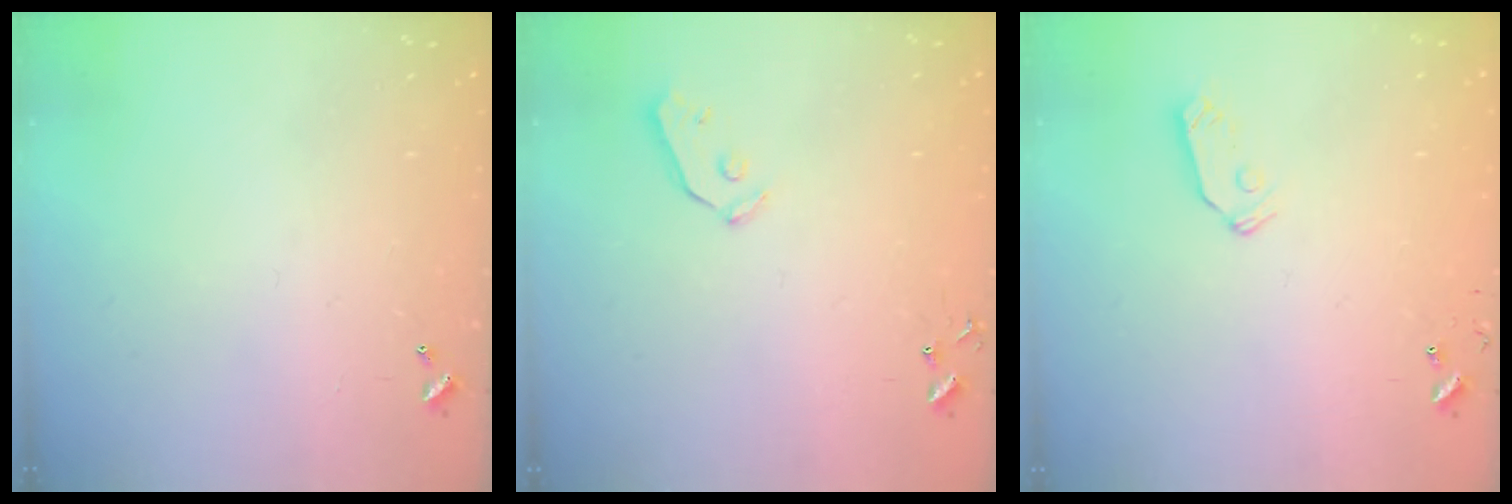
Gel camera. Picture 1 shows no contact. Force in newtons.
{"total": 4.1, "press": 4.0, "slide": 0.8}
{"total": 6.5, "press": 6.5, "slide": 0.4}